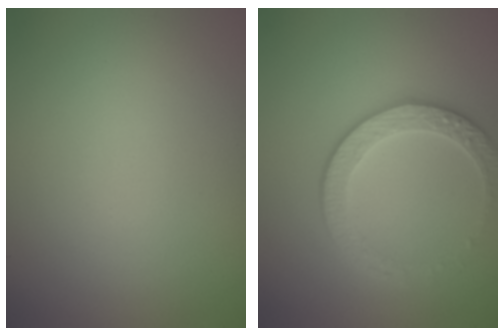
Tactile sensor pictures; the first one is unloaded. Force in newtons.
{"total": 2.8, "press": 2.4, "slide": 1.4}